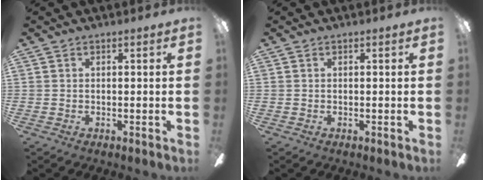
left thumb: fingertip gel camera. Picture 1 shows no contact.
{"total": 0.0}